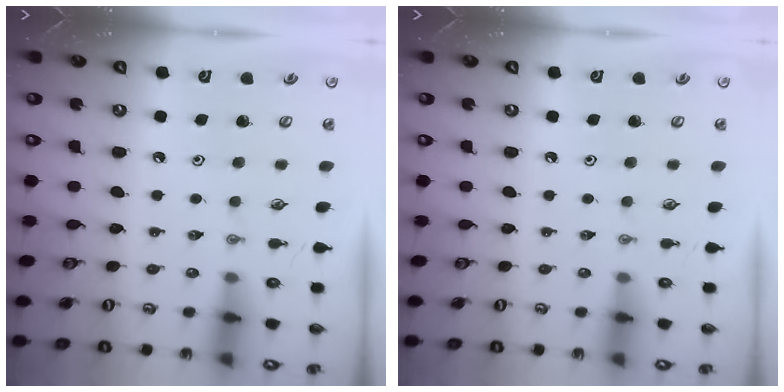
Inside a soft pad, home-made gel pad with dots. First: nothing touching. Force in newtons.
{"total": 0.0}